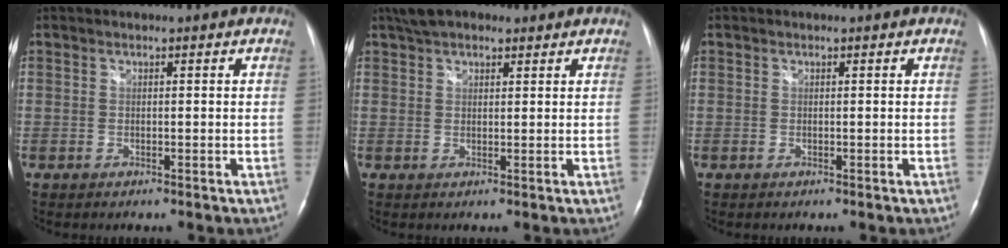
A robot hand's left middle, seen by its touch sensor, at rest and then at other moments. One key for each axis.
{"total": 6.1, "fx": 4.5, "fy": 2.7, "fz": 3.2, "tx": -0.057, "ty": 0.029, "tz": 0.077}
{"total": 0.0}